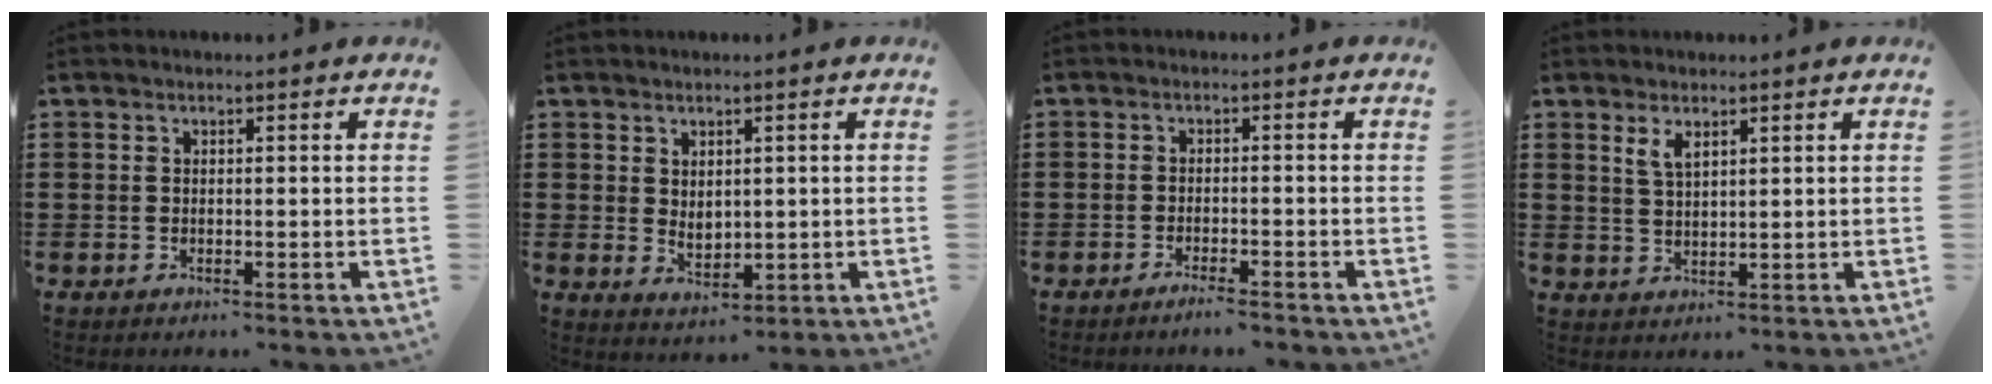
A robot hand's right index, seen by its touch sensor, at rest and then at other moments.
{"total": 2.4, "force": [1.2, 1.7, 1.3], "torque": [-0.022, 0.003, 0.020]}
{"total": 2.0, "force": [-1.9, -0.2, 0.7], "torque": [-0.013, -0.001, -0.035]}
{"total": 2.5, "force": [1.5, 1.0, 1.7], "torque": [-0.038, 0.003, 0.027]}